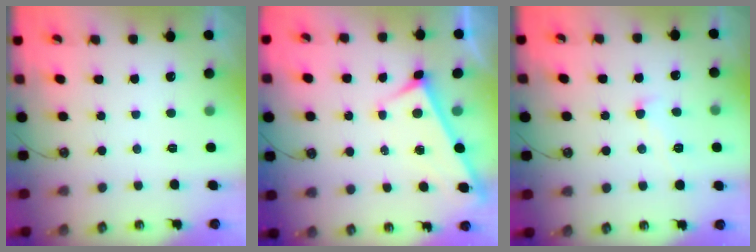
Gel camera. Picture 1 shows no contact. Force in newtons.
{"total": 3.2, "press": 3.2, "slide": 0.3}
{"total": 2.3, "press": 2.2, "slide": 0.8}